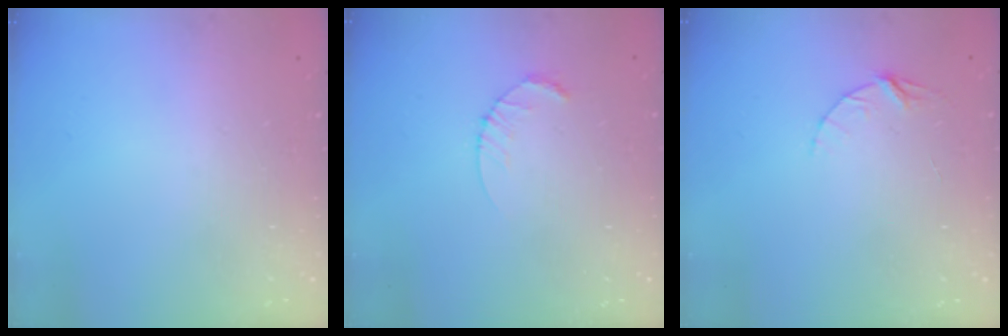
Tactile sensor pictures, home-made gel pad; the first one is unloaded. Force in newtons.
{"total": 2.6, "press": 2.6, "slide": 0.4}
{"total": 3.7, "press": 3.7, "slide": 0.4}